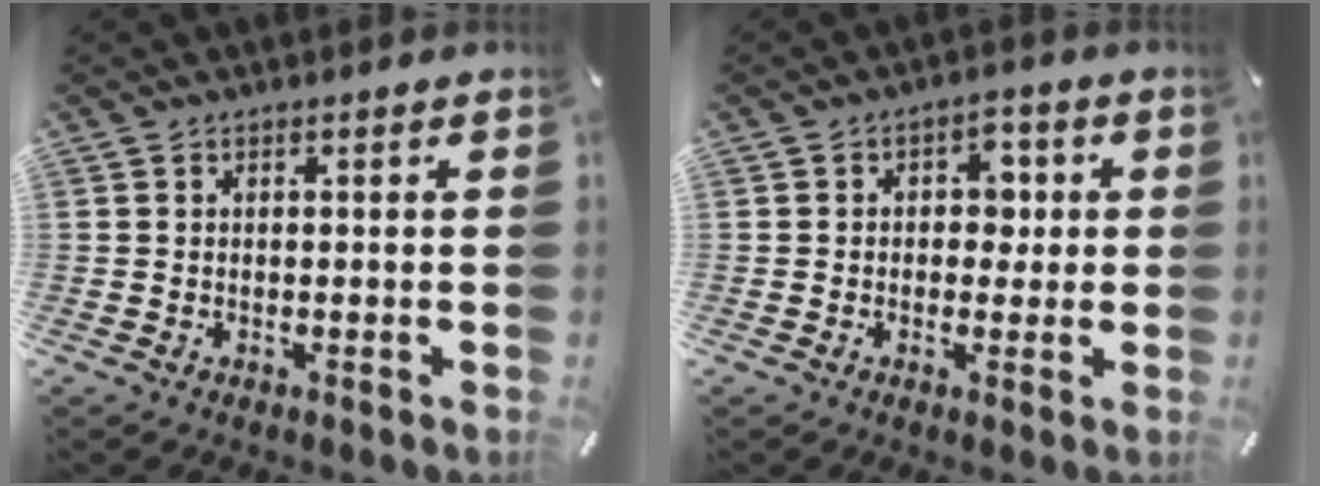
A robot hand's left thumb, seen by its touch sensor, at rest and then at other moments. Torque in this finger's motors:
{"motor_torque": [-0.08, -0.14, -0.04, 0.03, -0.07]}